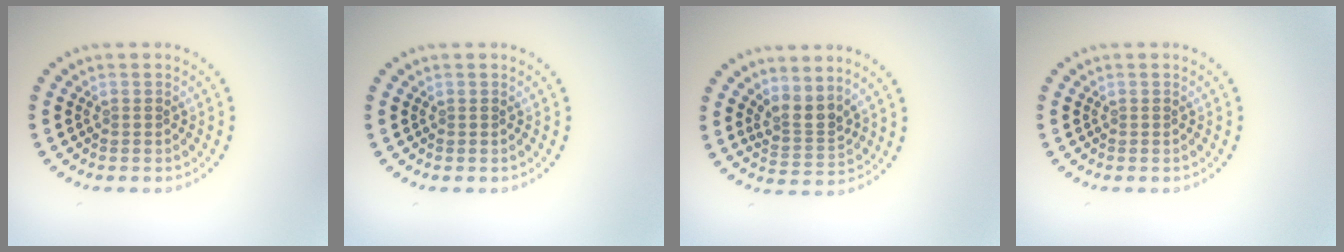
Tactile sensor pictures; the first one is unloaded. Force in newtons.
{"total": 0.0}
{"total": 2.6, "press": 1.9, "slide": 1.8}
{"total": 0.0}